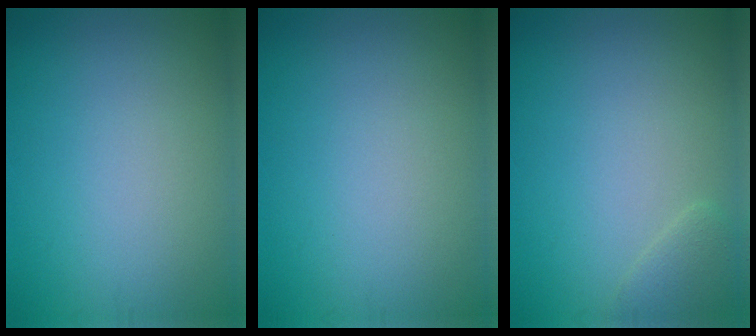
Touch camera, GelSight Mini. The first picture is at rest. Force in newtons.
{"total": 0.0}
{"total": 1.3, "press": 1.3, "slide": 0.2}